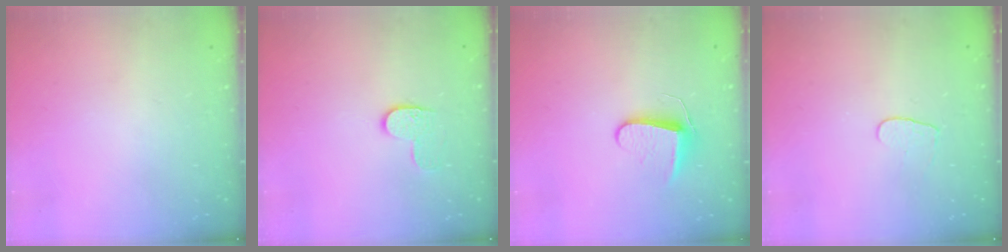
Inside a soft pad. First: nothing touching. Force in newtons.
{"total": 6.0, "press": 6.0, "slide": 0.5}
{"total": 8.5, "press": 8.5, "slide": 0.6}
{"total": 4.4, "press": 4.4, "slide": 0.3}